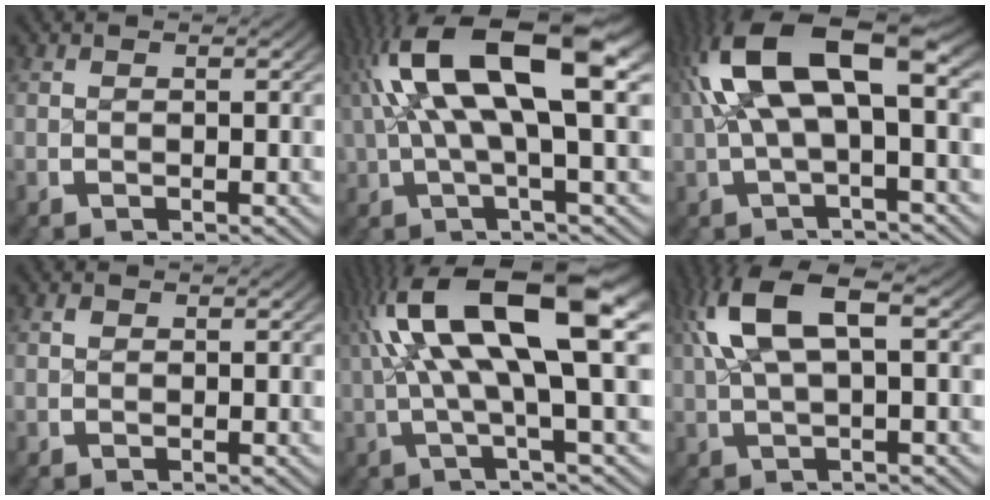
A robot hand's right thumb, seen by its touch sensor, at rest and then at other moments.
{"total": 12.1, "force": [2.8, 5.3, 10.5], "torque": [-0.198, 0.008, 0.045]}
{"total": 10.4, "force": [1.8, 5.0, 8.9], "torque": [-0.177, 0.017, 0.031]}
{"total": 0.7, "force": [0.4, 0.5, 0.1], "torque": [-0.003, -0.004, 0.011]}
{"total": 13.0, "force": [2.4, 5.1, 11.7], "torque": [-0.211, 0.005, 0.036]}
{"total": 7.7, "force": [2.2, 3.6, 6.4], "torque": [-0.144, 0.004, 0.044]}